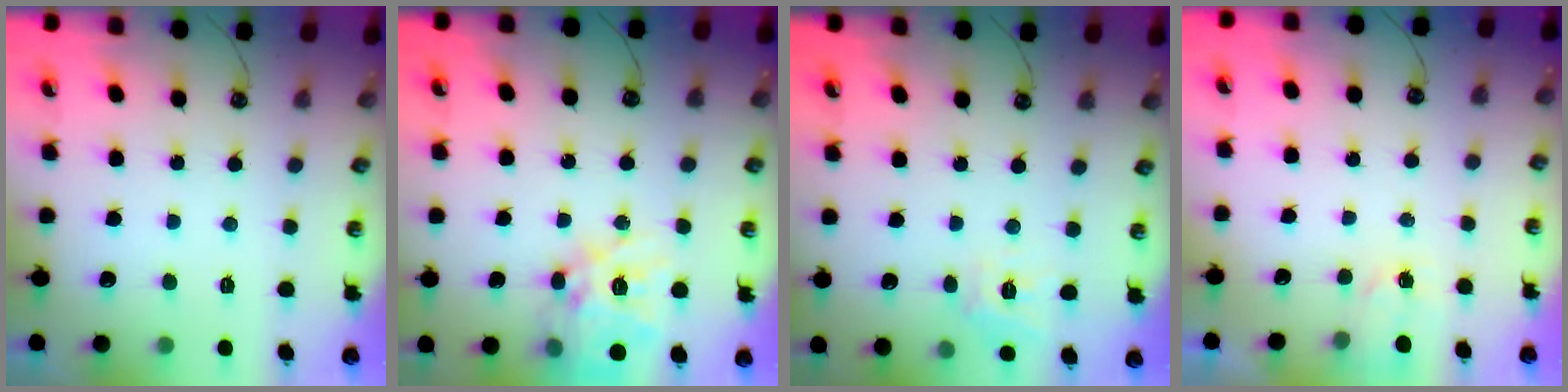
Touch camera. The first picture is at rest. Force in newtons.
{"total": 16.4, "press": 16.3, "slide": 1.6}
{"total": 7.0, "press": 7.0, "slide": 0.5}
{"total": 2.3, "press": 2.3, "slide": 0.2}